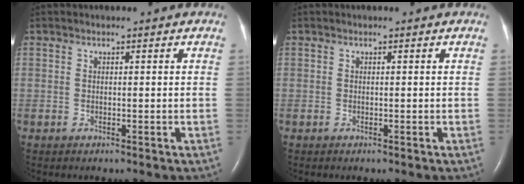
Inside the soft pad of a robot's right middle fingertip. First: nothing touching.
{"total": 0.0}